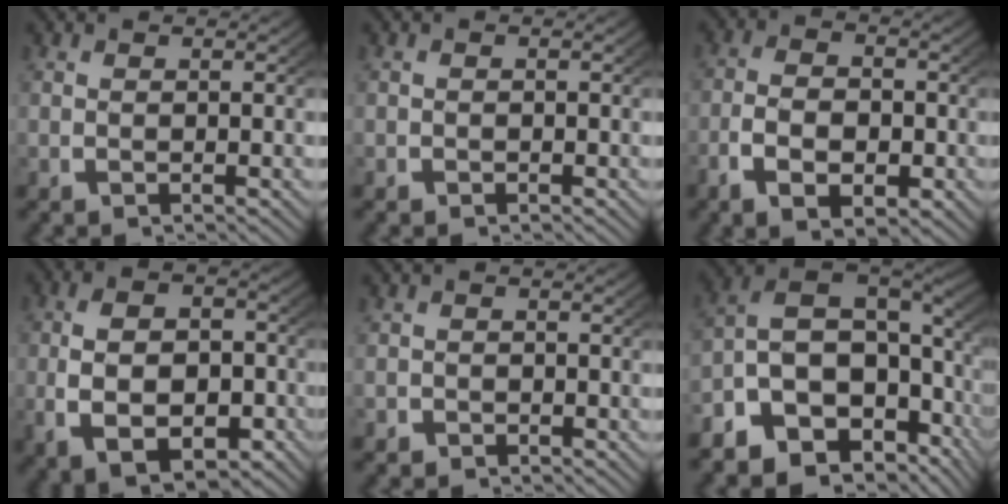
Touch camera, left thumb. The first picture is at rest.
{"total": 0.6, "force": [-0.3, 0.5, 0.0], "torque": [0.002, -0.004, -0.008]}
{"total": 5.1, "force": [-1.4, 3.2, 3.7], "torque": [-0.068, -0.014, -0.023]}
{"total": 8.8, "force": [-1.7, 5.8, 6.3], "torque": [-0.120, -0.031, -0.012]}
{"total": 1.4, "force": [-1.0, 1.0, -0.1], "torque": [0.006, -0.007, -0.019]}
{"total": 15.4, "force": [-2.8, 11.0, 10.3], "torque": [-0.212, -0.044, -0.036]}